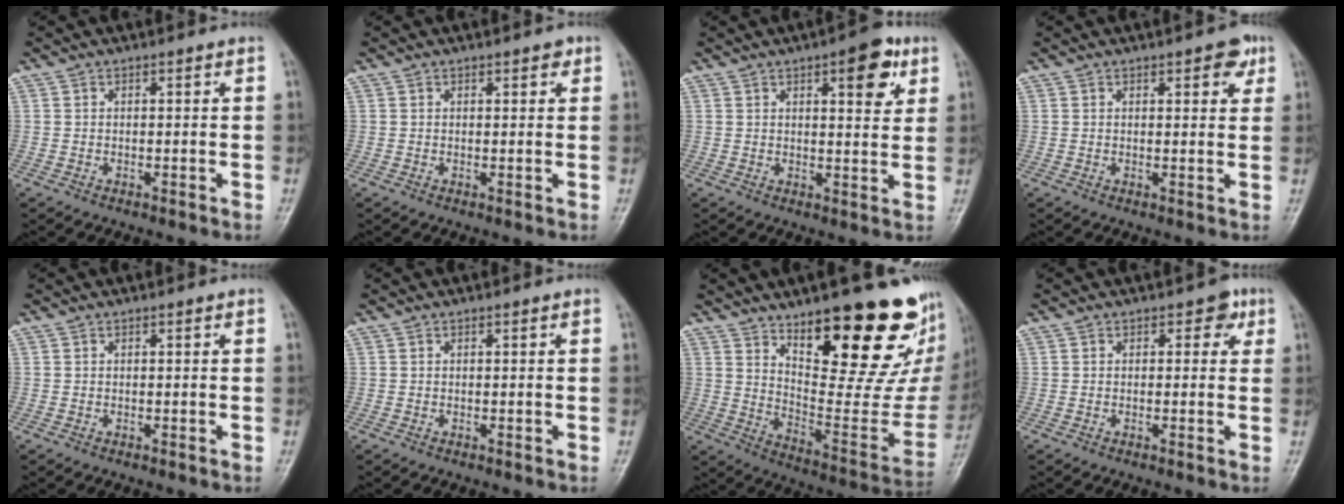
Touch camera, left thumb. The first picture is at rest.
{"total": 1.7, "force": [1.0, 0.8, 1.1], "torque": [-0.005, -0.002, 0.010]}
{"total": 8.2, "force": [3.9, 3.1, 6.5], "torque": [-0.063, -0.014, 0.046]}
{"total": 4.3, "force": [2.2, 1.8, 3.3], "torque": [-0.022, -0.006, 0.021]}
{"total": 0.0}
{"total": 0.0}
{"total": 27.9, "force": [16.9, 9.4, 20.2], "torque": [-0.230, -0.094, 0.259]}
{"total": 2.6, "force": [1.0, 1.8, 1.6], "torque": [0.005, 0.002, 0.003]}